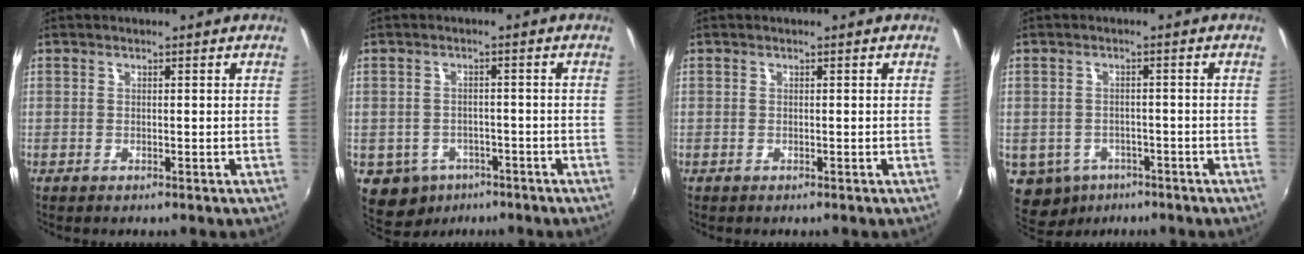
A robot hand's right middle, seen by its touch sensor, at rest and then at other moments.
{"total": 7.5, "force": [-4.0, 6.0, 2.2], "torque": [-0.065, -0.002, -0.051]}
{"total": 0.0}
{"total": 8.0, "force": [-4.1, 6.3, 2.6], "torque": [-0.079, -0.013, -0.052]}